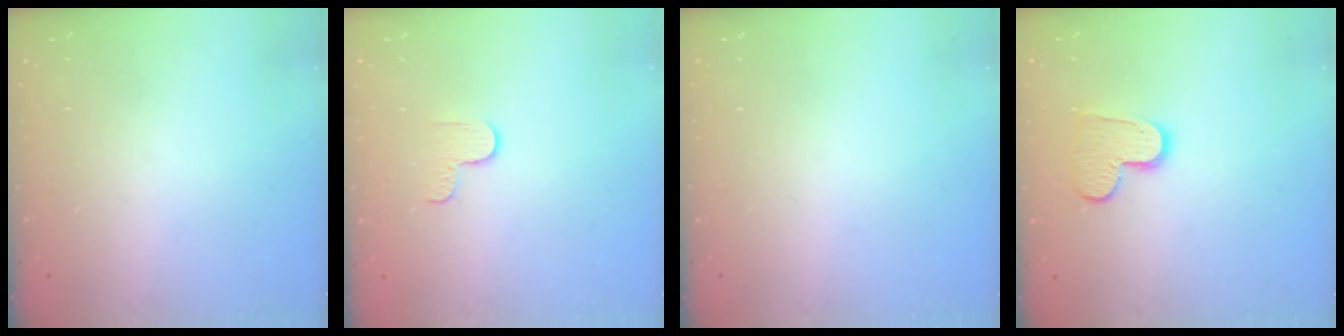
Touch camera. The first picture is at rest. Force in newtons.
{"total": 2.7, "press": 2.6, "slide": 0.4}
{"total": 0.0}
{"total": 9.4, "press": 9.4, "slide": 0.6}